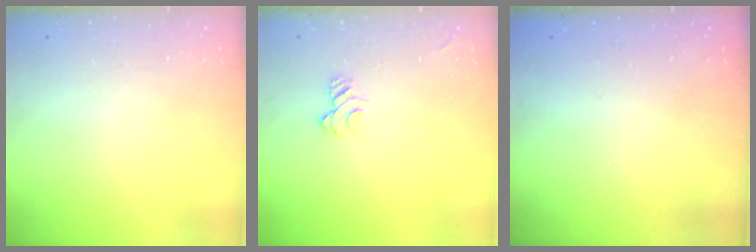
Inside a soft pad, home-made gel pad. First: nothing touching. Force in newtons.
{"total": 5.3, "press": 5.3, "slide": 0.5}
{"total": 2.3, "press": 2.2, "slide": 0.8}